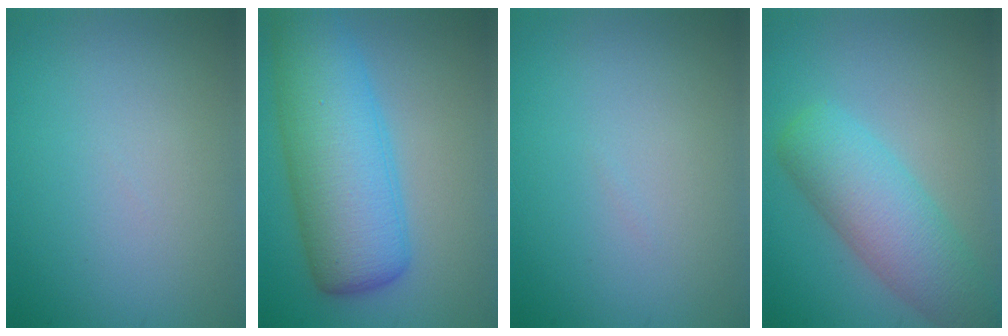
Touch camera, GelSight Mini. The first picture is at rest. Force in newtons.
{"total": 9.2, "press": 9.2, "slide": 0.4}
{"total": 0.0}
{"total": 6.2, "press": 6.2, "slide": 0.2}